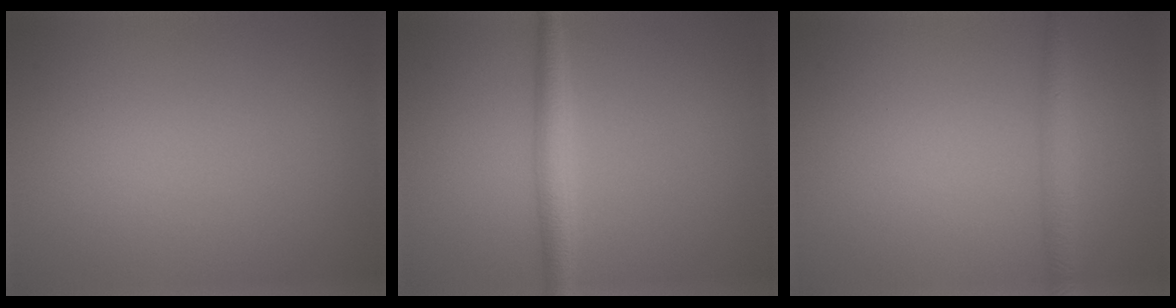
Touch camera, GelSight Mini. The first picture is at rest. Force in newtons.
{"total": 2.7, "press": 2.7, "slide": 0.0}
{"total": 1.8, "press": 1.8, "slide": 0.1}